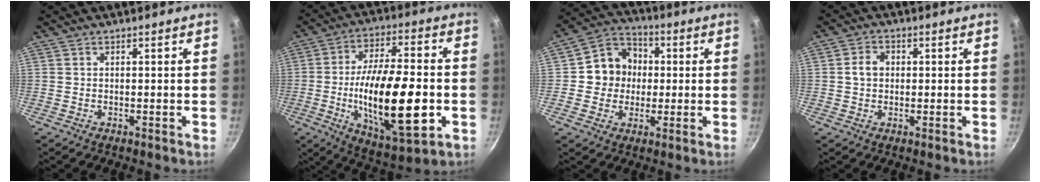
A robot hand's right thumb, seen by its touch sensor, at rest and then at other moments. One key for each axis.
{"total": 23.3, "fx": -4.3, "fy": 8.5, "fz": 21.3, "tx": -0.354, "ty": 0.012, "tz": -0.065}
{"total": 10.6, "fx": 0.4, "fy": 9.6, "fz": 4.3, "tx": -0.029, "ty": 0.021, "tz": -0.010}
{"total": 3.7, "fx": 0.3, "fy": 3.0, "fz": 2.2, "tx": -0.027, "ty": 0.011, "tz": -0.001}